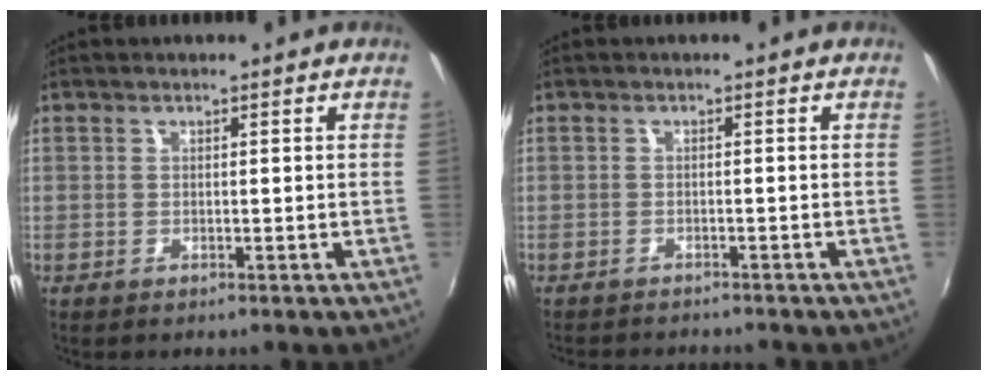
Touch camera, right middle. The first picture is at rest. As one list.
[{"total": 4.5, "force": [-4.2, 0.8, 1.3], "torque": [-0.036, -0.013, -0.064]}]